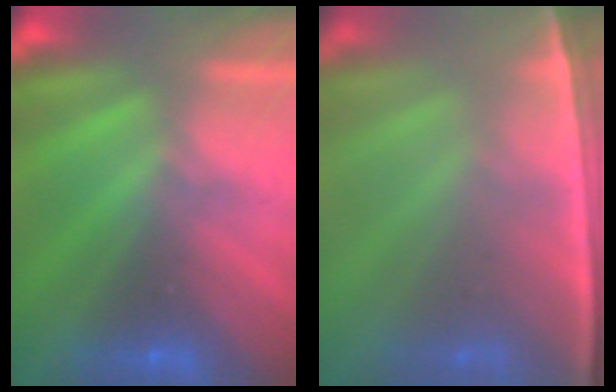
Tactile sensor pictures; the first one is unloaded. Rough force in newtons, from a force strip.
{"total": 7.7}